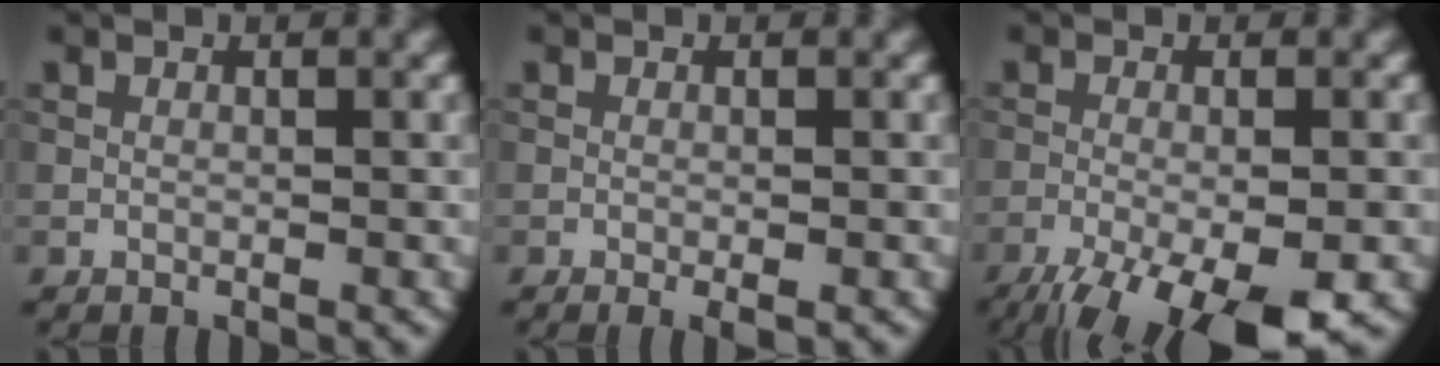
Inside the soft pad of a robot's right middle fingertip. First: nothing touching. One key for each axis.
{"total": 1.1, "fx": -0.5, "fy": 0.1, "fz": 1.0, "tx": -0.014, "ty": -0.006, "tz": -0.007}
{"total": 9.9, "fx": -6.2, "fy": 2.8, "fz": 7.1, "tx": -0.129, "ty": -0.038, "tz": -0.097}